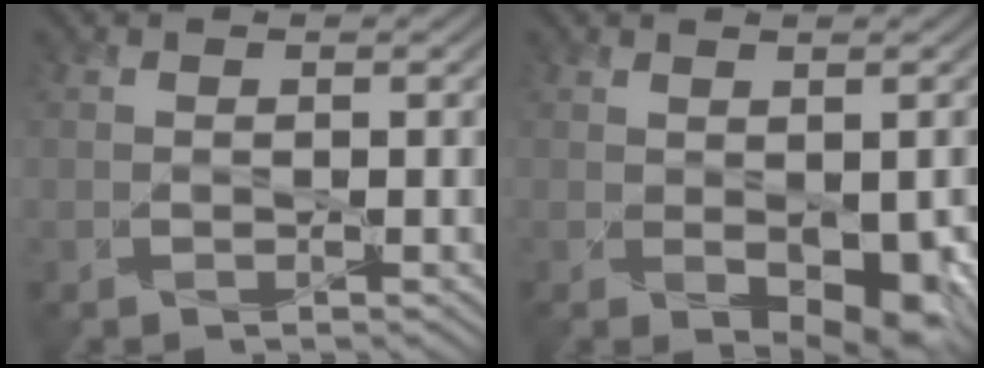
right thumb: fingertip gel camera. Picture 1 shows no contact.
{"total": 4.1, "force": [-0.6, 2.2, 3.4], "torque": [-0.055, -0.016, 0.001]}